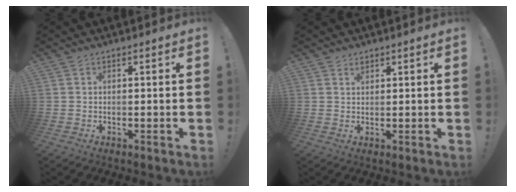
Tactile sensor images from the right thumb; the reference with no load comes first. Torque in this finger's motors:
{"motor_torque": [-0.15, 0.14, -0.04, -0.02, -0.03]}